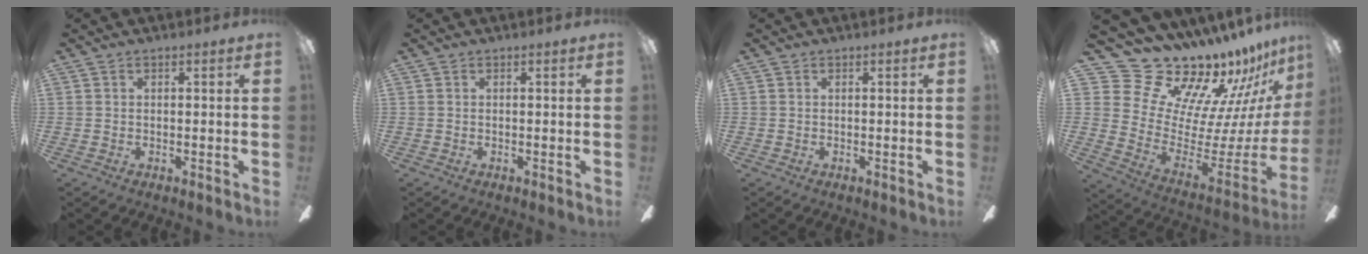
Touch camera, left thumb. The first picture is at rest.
{"total": 0.0}
{"total": 0.0}
{"total": 20.5, "force": [18.5, 7.2, 5.1], "torque": [-0.087, -0.177, 0.355]}